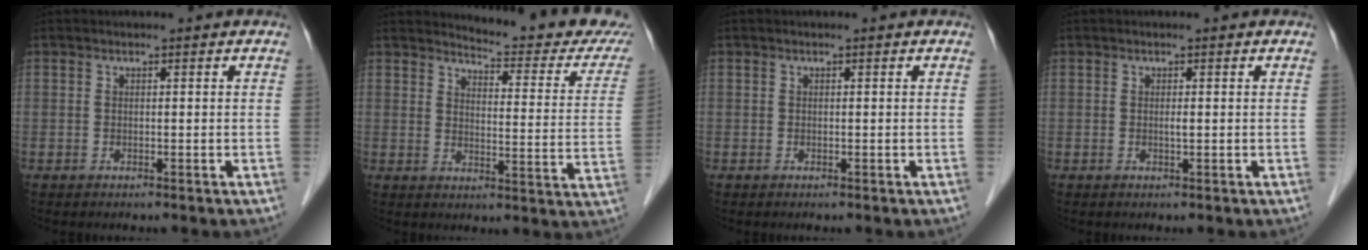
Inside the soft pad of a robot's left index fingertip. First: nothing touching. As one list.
[{"total": 16.3, "force": [15.7, 1.3, 4.1], "torque": [-0.043, -0.091, 0.164]}, {"total": 0.0}, {"total": 0.6, "force": [0.0, 0.0, 0.6], "torque": [-0.012, -0.001, 0.000]}]